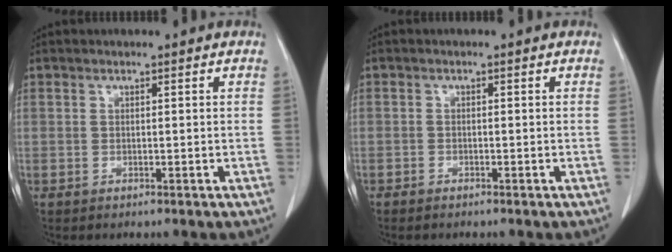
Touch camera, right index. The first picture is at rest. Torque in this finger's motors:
{"motor_torque": [0.29, -0.27, 0.04, -0.01]}